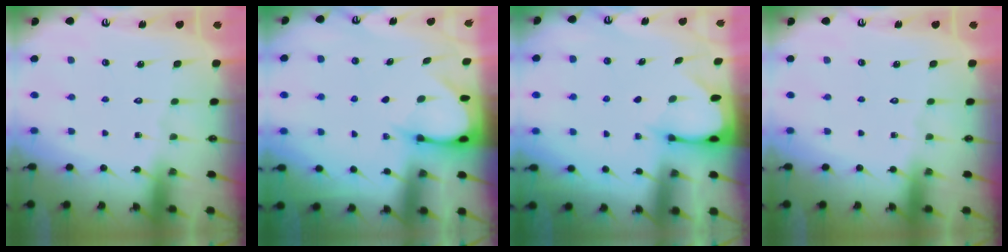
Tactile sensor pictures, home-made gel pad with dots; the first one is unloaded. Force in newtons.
{"total": 4.2, "press": 4.2, "slide": 0.5}
{"total": 2.4, "press": 2.4, "slide": 0.3}
{"total": 0.0}